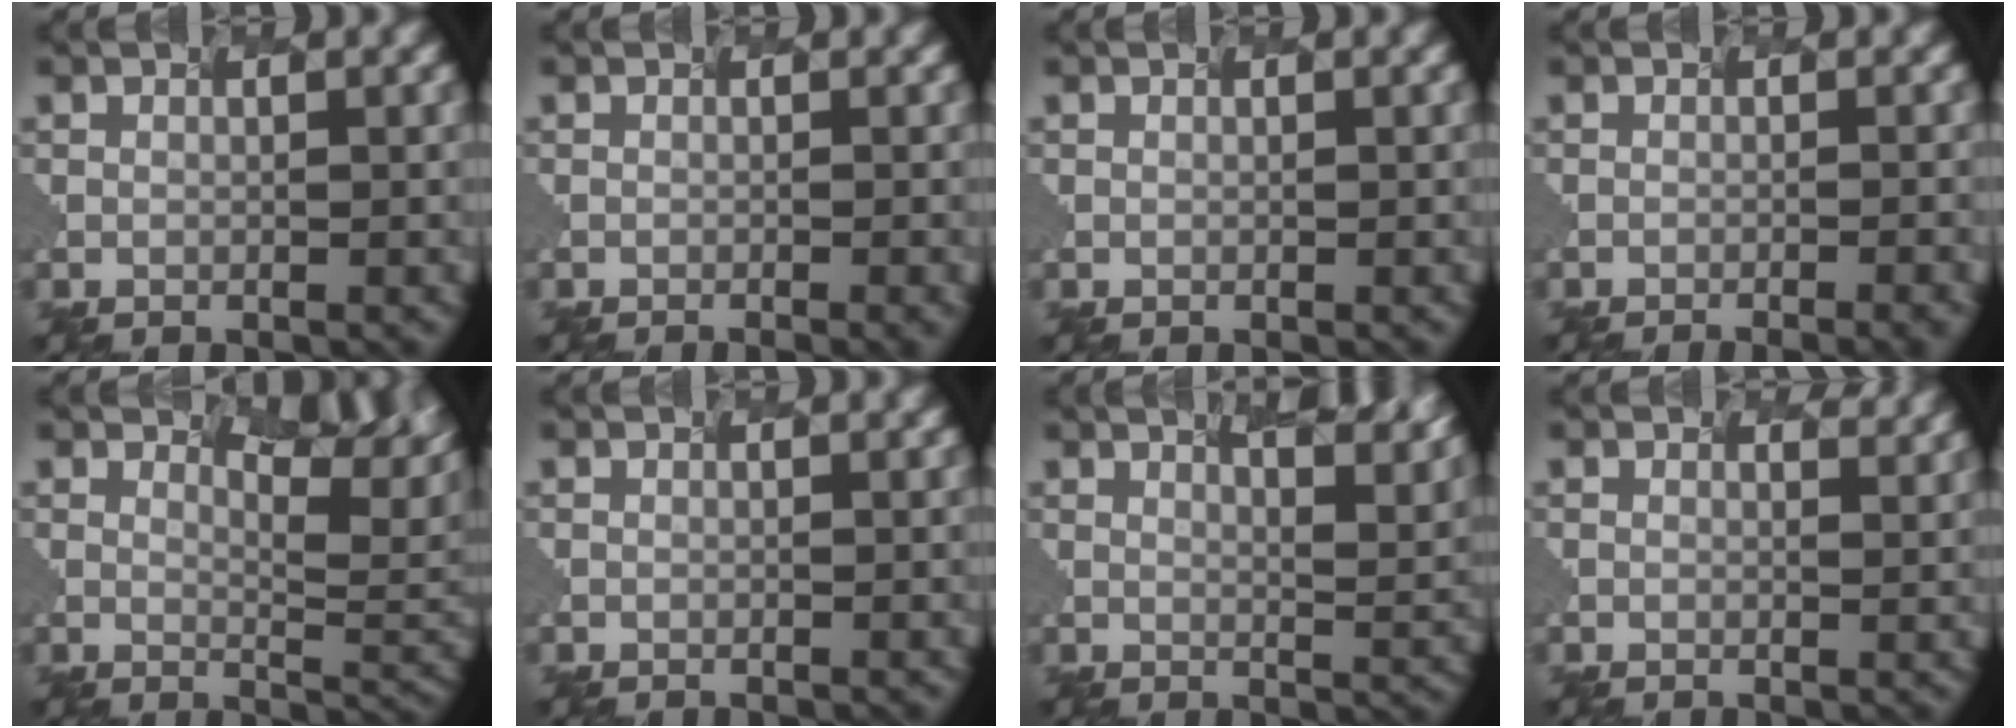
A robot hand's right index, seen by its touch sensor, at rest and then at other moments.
{"total": 2.4, "force": [-0.5, 1.1, 2.0], "torque": [0.003, 0.009, -0.013]}
{"total": 0.0}
{"total": 4.0, "force": [-1.5, 1.6, 3.3], "torque": [-0.002, 0.007, -0.008]}
{"total": 6.5, "force": [4.6, 1.9, 4.2], "torque": [-0.058, 0.003, 0.082]}
{"total": 0.0}
{"total": 7.4, "force": [5.8, 2.3, 4.1], "torque": [-0.023, 0.024, 0.053]}
{"total": 2.2, "force": [2.1, 0.7, 0.0], "torque": [0.007, -0.002, 0.014]}